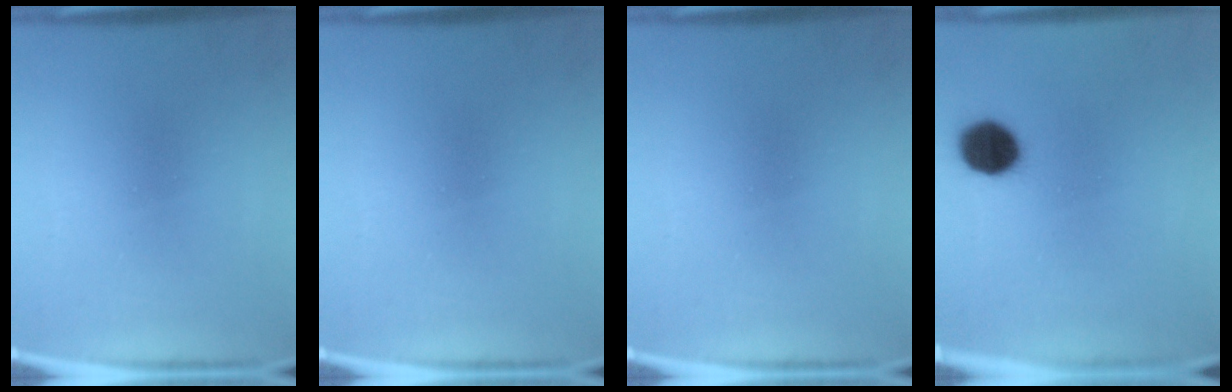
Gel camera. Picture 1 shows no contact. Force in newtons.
{"total": 0.0}
{"total": 0.0}
{"total": 8.6}